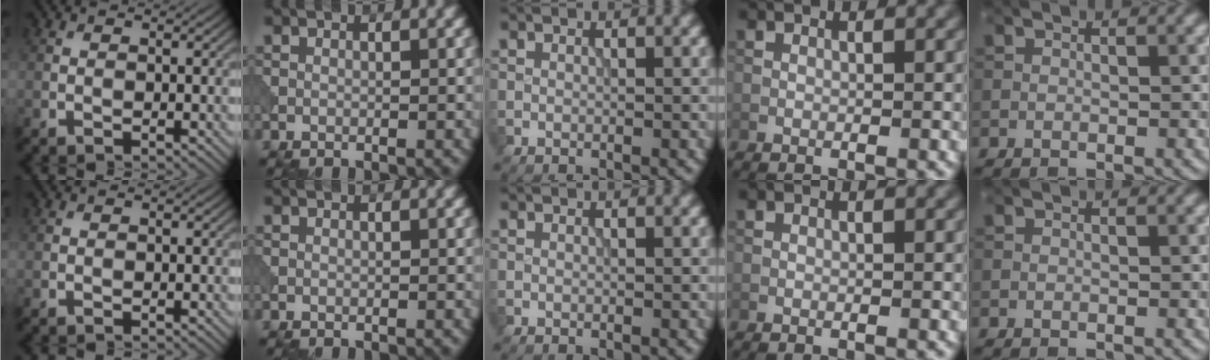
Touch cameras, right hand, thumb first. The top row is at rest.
{}